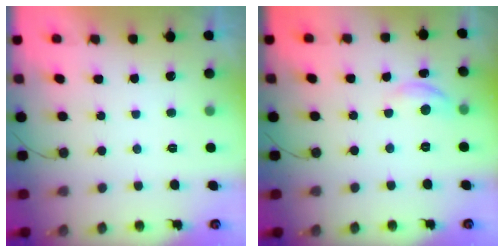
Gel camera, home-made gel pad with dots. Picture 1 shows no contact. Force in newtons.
{"total": 5.4, "press": 5.4, "slide": 0.5}